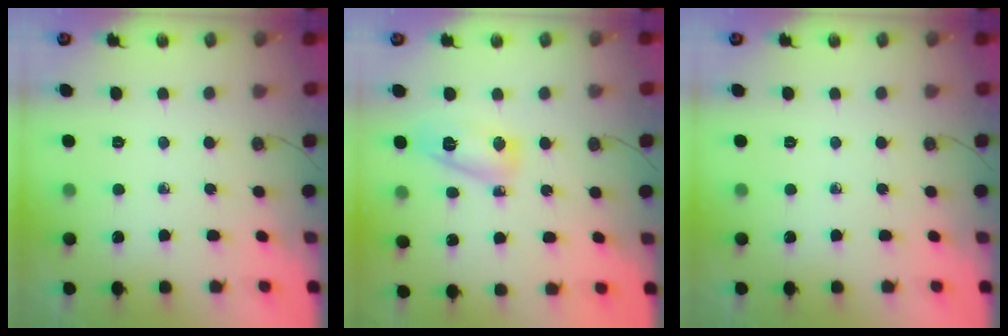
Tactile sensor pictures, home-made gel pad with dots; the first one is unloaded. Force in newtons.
{"total": 8.0, "press": 8.0, "slide": 0.5}
{"total": 0.0}